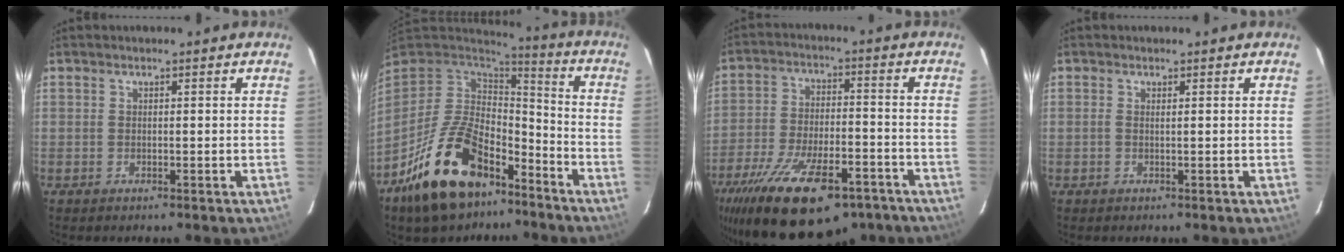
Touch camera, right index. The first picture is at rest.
{"total": 21.3, "force": [-12.5, 11.3, 13.0], "torque": [-0.261, -0.002, -0.199]}
{"total": 24.3, "force": [-16.5, 9.4, 15.2], "torque": [-0.294, -0.041, -0.249]}
{"total": 0.5, "force": [0.1, -0.1, 0.5], "torque": [-0.013, 0.000, 0.000]}